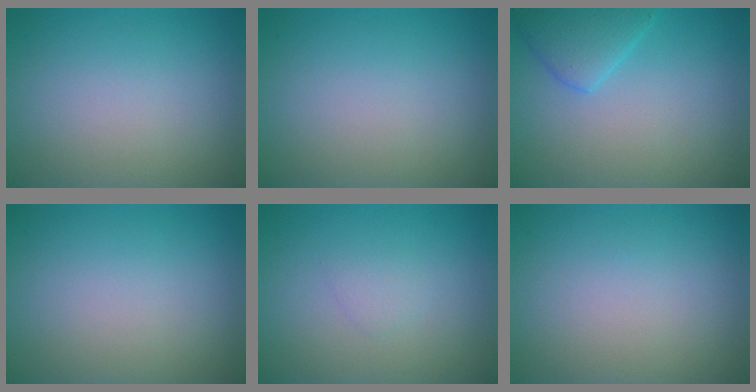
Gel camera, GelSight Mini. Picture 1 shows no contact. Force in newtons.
{"total": 0.0}
{"total": 3.1, "press": 3.1, "slide": 0.2}
{"total": 0.0}
{"total": 0.9, "press": 0.9, "slide": 0.1}
{"total": 0.0}